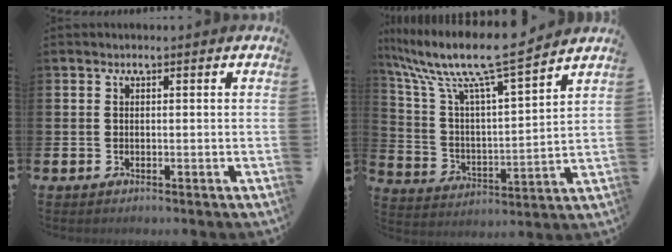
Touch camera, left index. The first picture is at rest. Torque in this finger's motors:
{"motor_torque": [1.08, -1.06, 1.05, 0.21]}